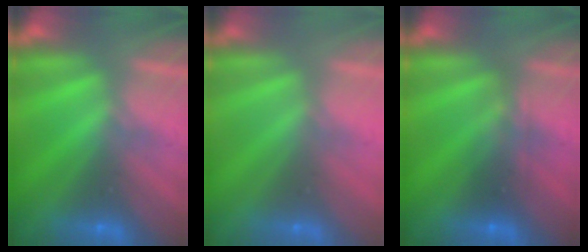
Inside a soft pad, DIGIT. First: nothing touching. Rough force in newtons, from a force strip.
{"total": 2.9}
{"total": 2.3}